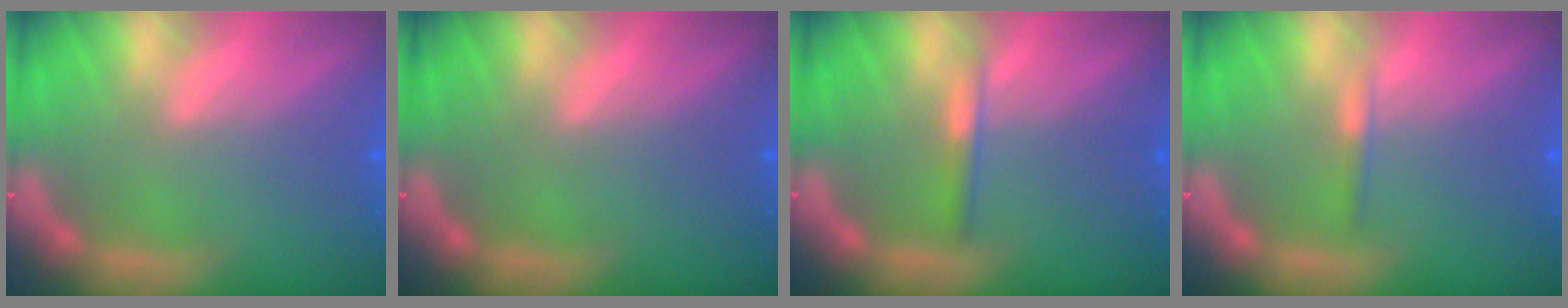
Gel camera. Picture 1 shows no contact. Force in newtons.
{"total": 0.0}
{"total": 1.4}
{"total": 0.9}